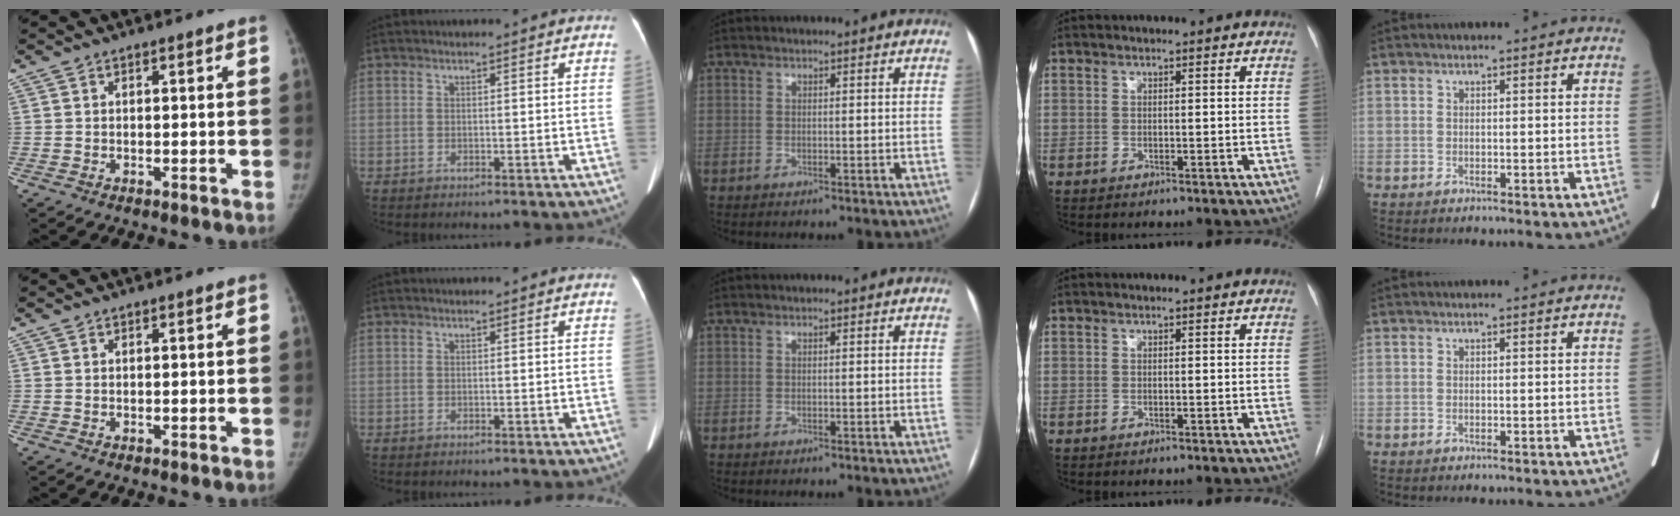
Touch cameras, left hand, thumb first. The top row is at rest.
{}